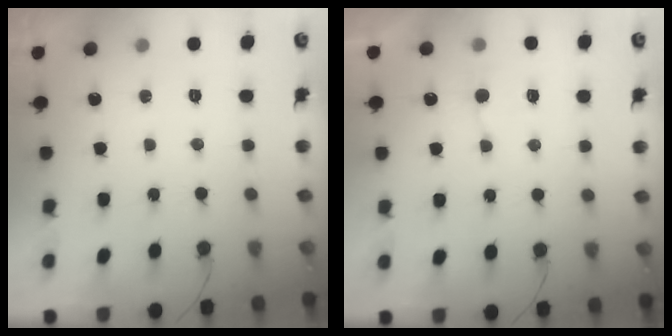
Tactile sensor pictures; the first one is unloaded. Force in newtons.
{"total": 2.7, "press": 2.7, "slide": 0.3}